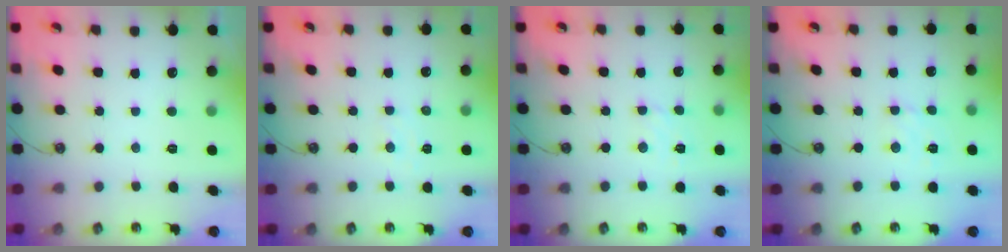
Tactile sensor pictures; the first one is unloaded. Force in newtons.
{"total": 5.6, "press": 5.6, "slide": 0.6}
{"total": 3.6, "press": 3.5, "slide": 0.6}
{"total": 1.8, "press": 1.7, "slide": 0.7}